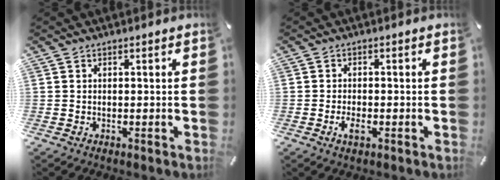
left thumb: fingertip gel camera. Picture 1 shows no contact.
{"total": 2.9, "force": [-1.2, 1.4, 2.2], "torque": [-0.045, 0.002, -0.022]}